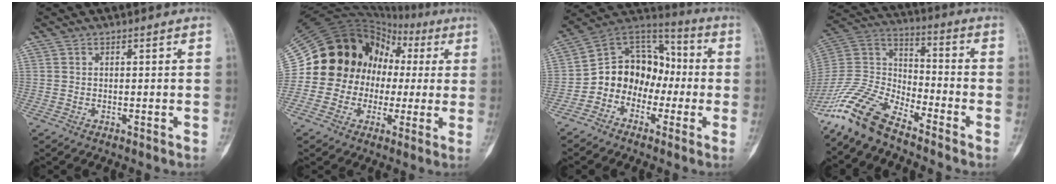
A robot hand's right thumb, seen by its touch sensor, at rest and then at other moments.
{"total": 19.9, "force": [0.6, 17.6, 9.3], "torque": [-0.136, 0.078, 0.018]}
{"total": 12.8, "force": [-3.3, 10.6, 6.5], "torque": [-0.070, 0.074, -0.073]}
{"total": 13.6, "force": [-11.2, 4.5, 6.3], "torque": [-0.124, 0.076, -0.229]}